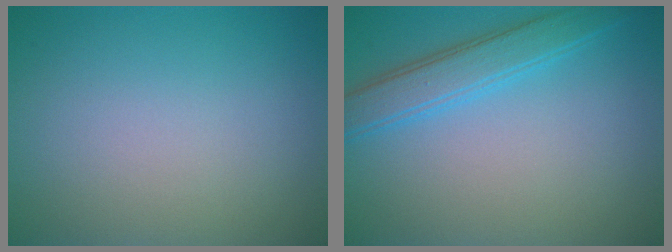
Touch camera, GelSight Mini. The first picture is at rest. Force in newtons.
{"total": 3.5, "press": 3.5, "slide": 0.2}